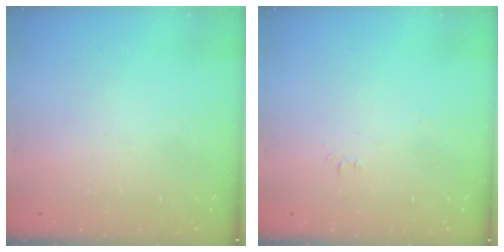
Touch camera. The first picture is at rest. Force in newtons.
{"total": 4.3, "press": 4.3, "slide": 0.6}